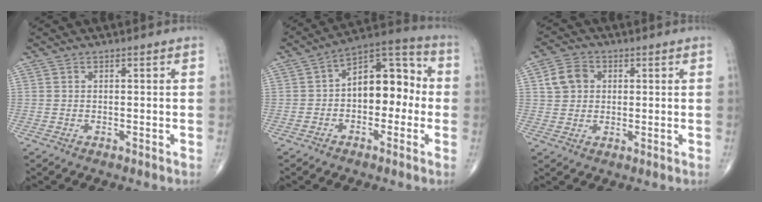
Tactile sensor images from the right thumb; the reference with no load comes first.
{"total": 12.4, "force": [-0.6, 7.6, 9.7], "torque": [-0.107, 0.040, -0.026]}
{"total": 5.8, "force": [1.3, 4.8, 2.9], "torque": [-0.041, 0.005, 0.019]}